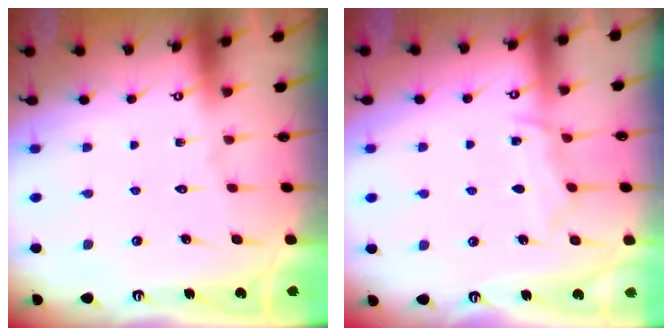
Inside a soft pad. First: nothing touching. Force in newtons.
{"total": 6.4, "press": 6.4, "slide": 0.7}